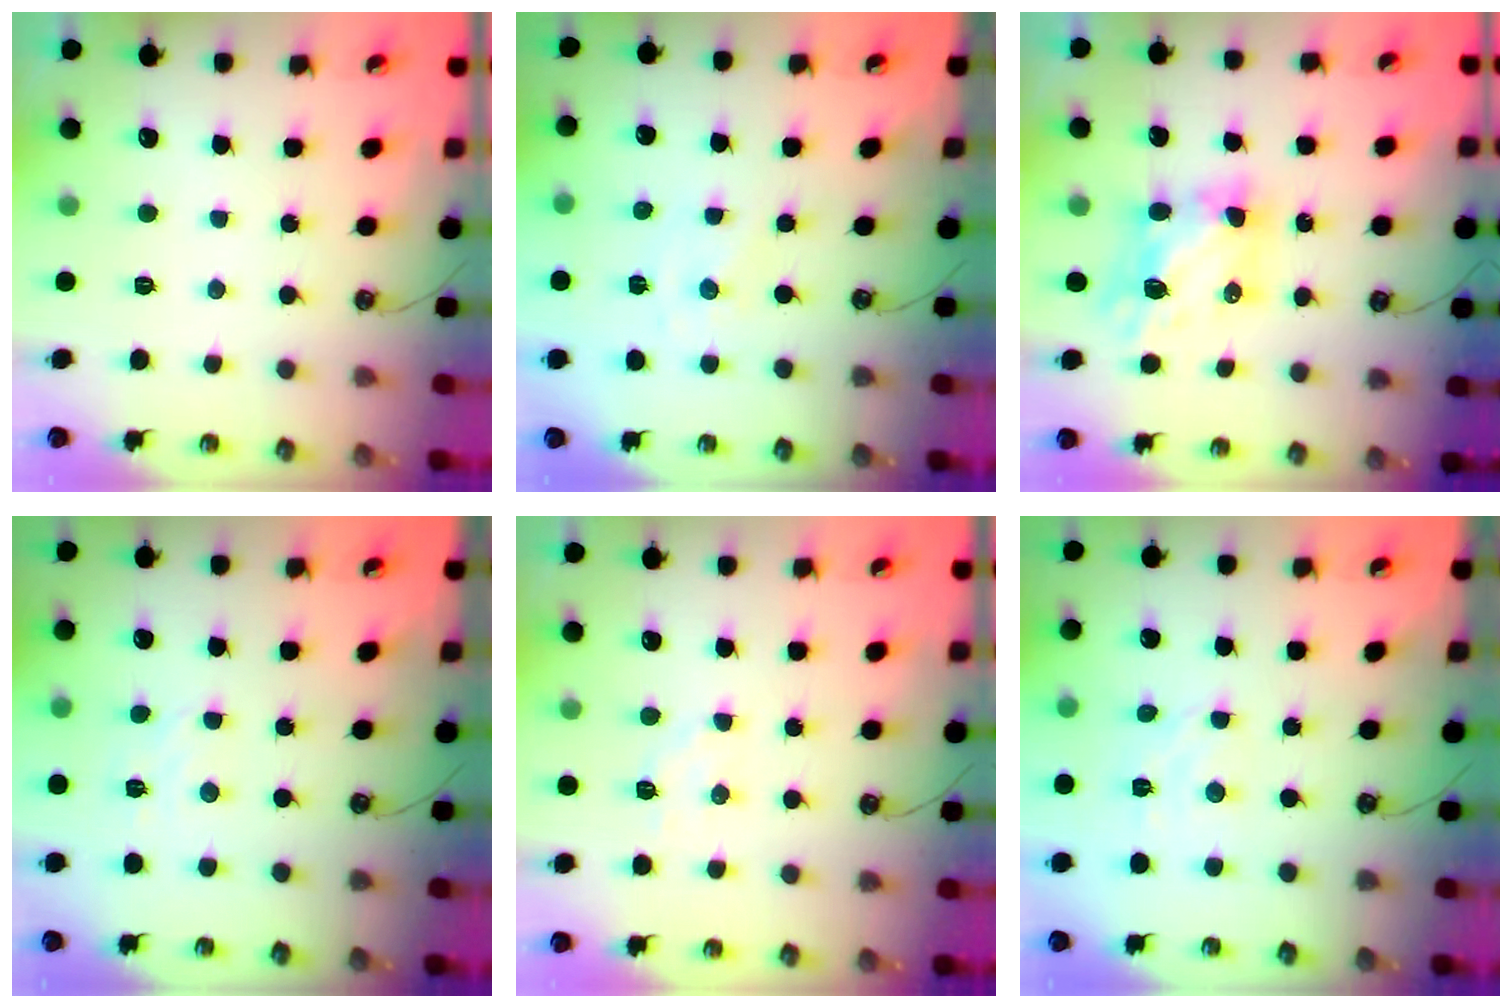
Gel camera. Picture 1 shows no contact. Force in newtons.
{"total": 0.0}
{"total": 6.9, "press": 6.8, "slide": 0.6}
{"total": 2.8, "press": 2.7, "slide": 0.5}
{"total": 4.9, "press": 4.8, "slide": 0.6}
{"total": 2.9, "press": 2.9, "slide": 0.3}